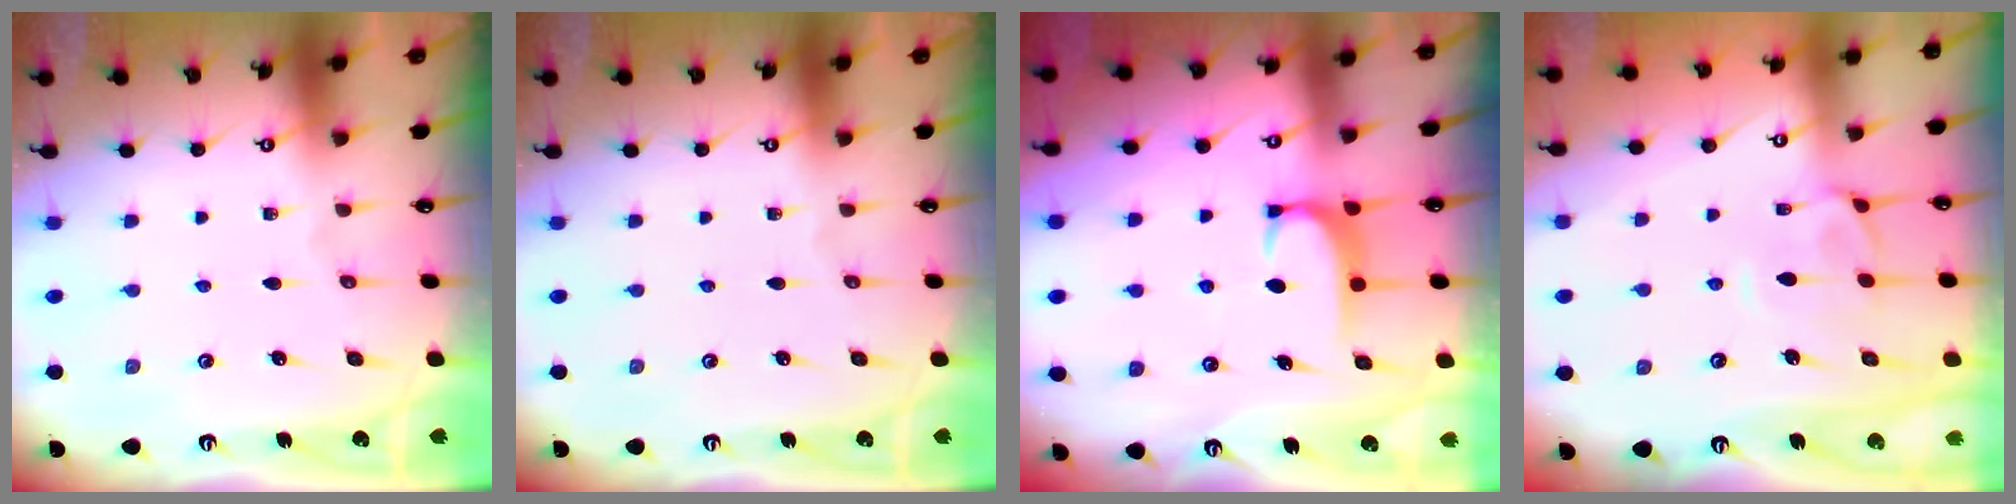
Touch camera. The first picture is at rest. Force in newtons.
{"total": 0.0}
{"total": 1.6, "press": 1.6, "slide": 0.5}
{"total": 3.7, "press": 3.4, "slide": 1.4}